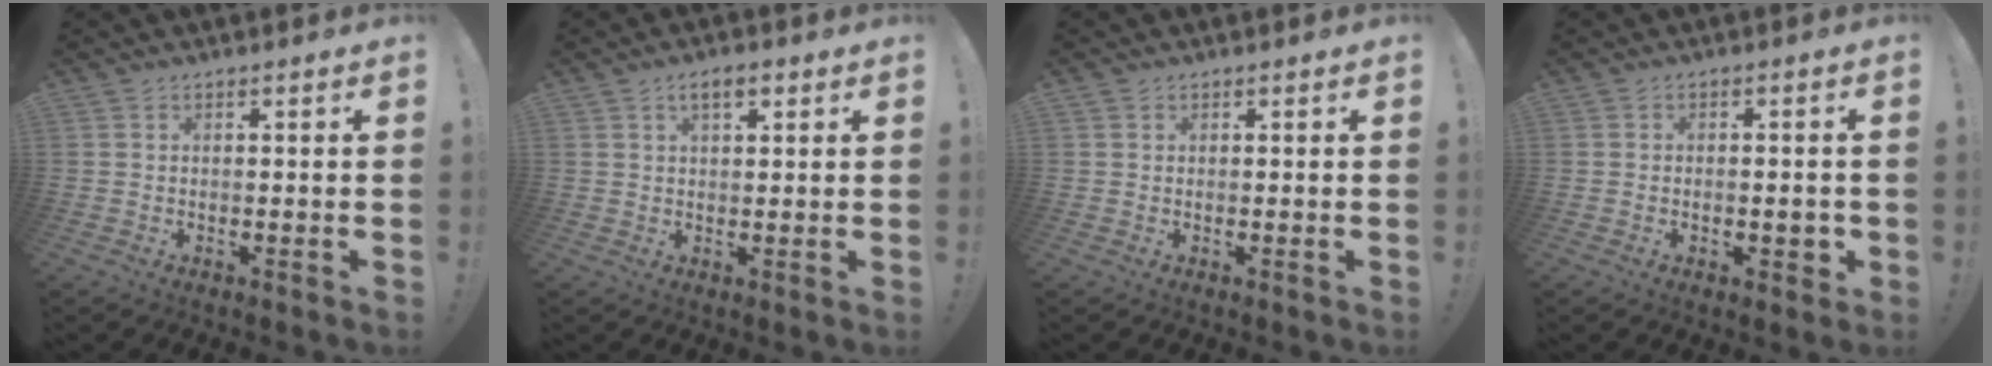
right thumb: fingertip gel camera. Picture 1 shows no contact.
{"total": 4.3, "force": [2.1, 1.8, 3.3], "torque": [-0.048, -0.001, 0.033]}
{"total": 0.6, "force": [0.4, 0.5, 0.0], "torque": [0.005, -0.002, 0.007]}
{"total": 3.0, "force": [-0.9, 1.7, 2.4], "torque": [-0.024, 0.003, -0.014]}